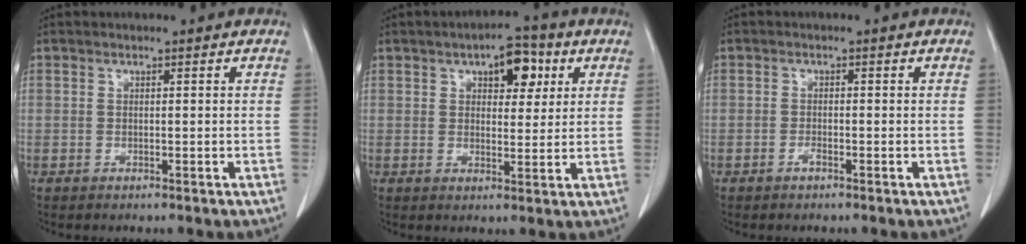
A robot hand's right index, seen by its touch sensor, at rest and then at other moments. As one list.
[{"total": 6.8, "force": [3.0, 3.2, 5.2], "torque": [-0.070, 0.015, 0.042]}, {"total": 0.9, "force": [-0.7, 0.2, 0.6], "torque": [-0.011, 0.001, -0.012]}]